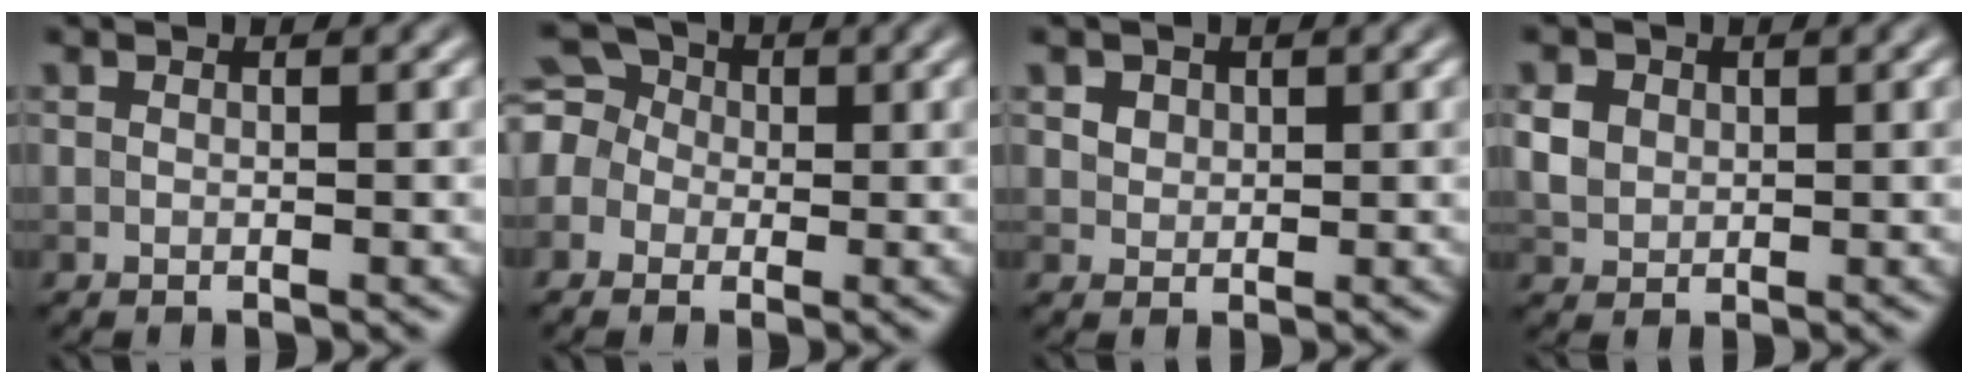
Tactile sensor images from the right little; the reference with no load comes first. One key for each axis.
{"total": 5.3, "fx": 0.3, "fy": 4.9, "fz": 2.2, "tx": -0.052, "ty": 0.030, "tz": -0.034}
{"total": 2.8, "fx": 1.6, "fy": 1.9, "fz": 1.2, "tx": -0.036, "ty": 0.003, "tz": 0.032}
{"total": 2.4, "fx": 0.5, "fy": 2.0, "fz": 1.1, "tx": -0.028, "ty": 0.001, "tz": 0.011}